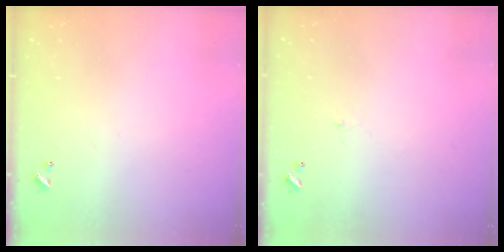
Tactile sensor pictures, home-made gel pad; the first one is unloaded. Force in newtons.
{"total": 0.8, "press": 0.7, "slide": 0.5}